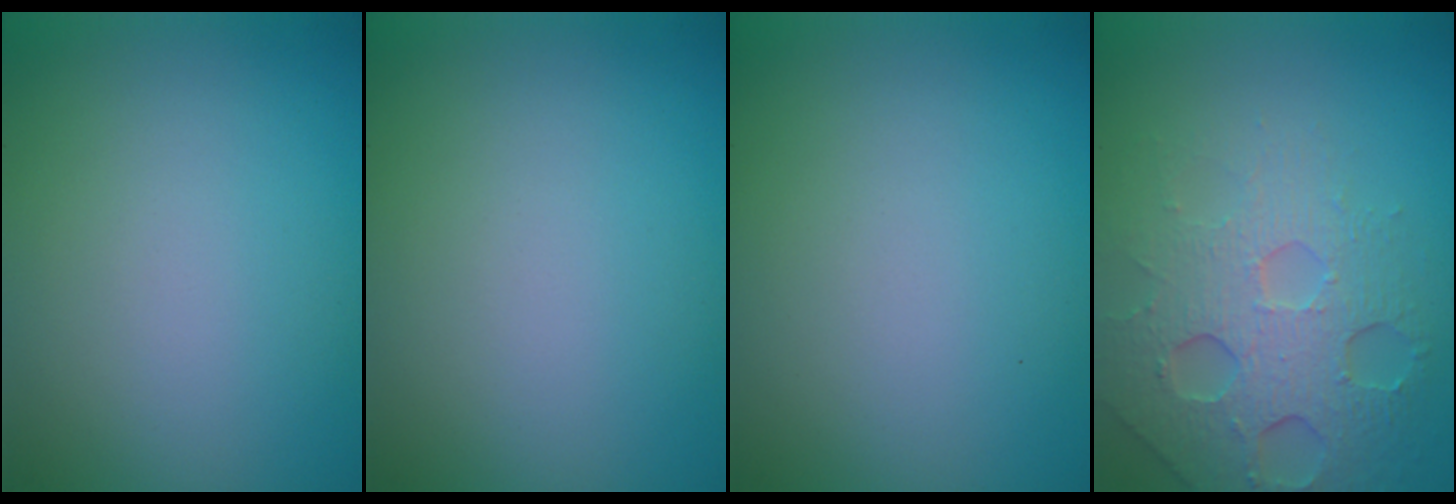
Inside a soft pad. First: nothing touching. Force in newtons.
{"total": 0.0}
{"total": 0.0}
{"total": 6.4, "press": 4.7, "slide": 4.3}